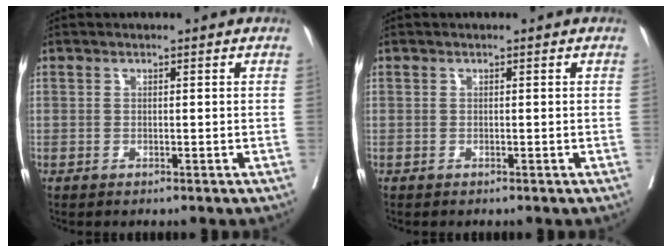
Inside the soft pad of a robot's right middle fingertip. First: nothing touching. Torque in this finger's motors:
{"motor_torque": [0.09, -0.03, 0.02, 0.01]}